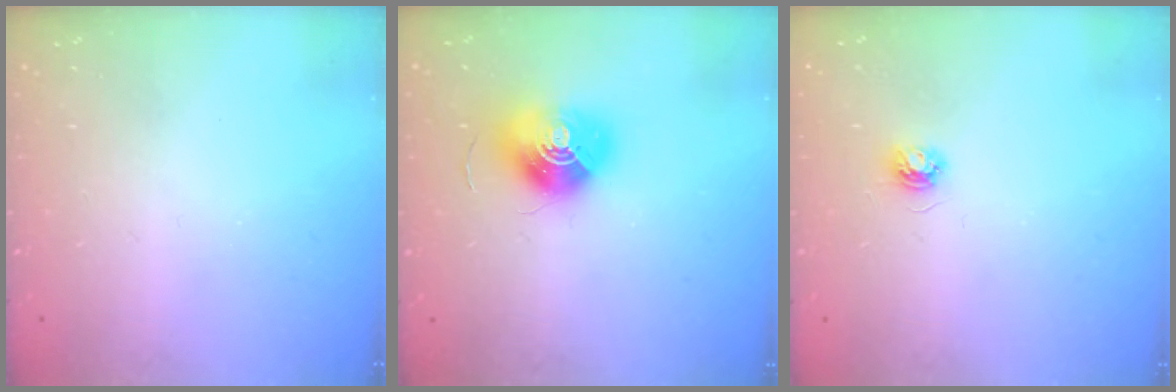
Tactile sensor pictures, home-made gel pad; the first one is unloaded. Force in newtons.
{"total": 12.7, "press": 12.7, "slide": 0.5}
{"total": 3.4, "press": 3.4, "slide": 0.4}